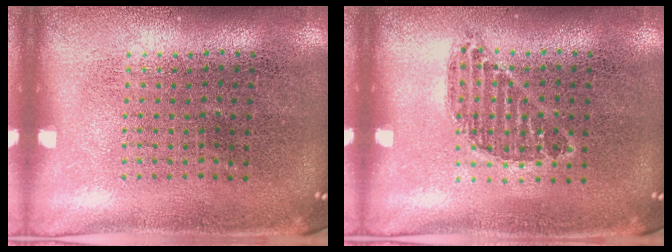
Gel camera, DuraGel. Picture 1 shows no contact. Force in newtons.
{"total": 0.8, "press": 0.7, "slide": 0.4}